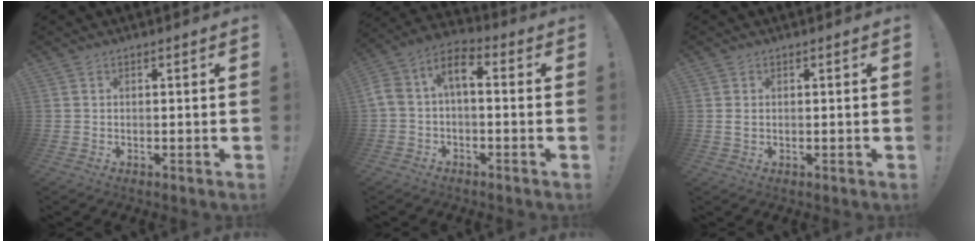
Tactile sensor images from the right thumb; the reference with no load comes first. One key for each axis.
{"total": 7.3, "fx": -0.4, "fy": 4.2, "fz": 6.0, "tx": -0.110, "ty": 0.011, "tz": -0.006}
{"total": 1.2, "fx": 0.3, "fy": 0.7, "fz": 0.9, "tx": -0.012, "ty": 0.001, "tz": 0.005}